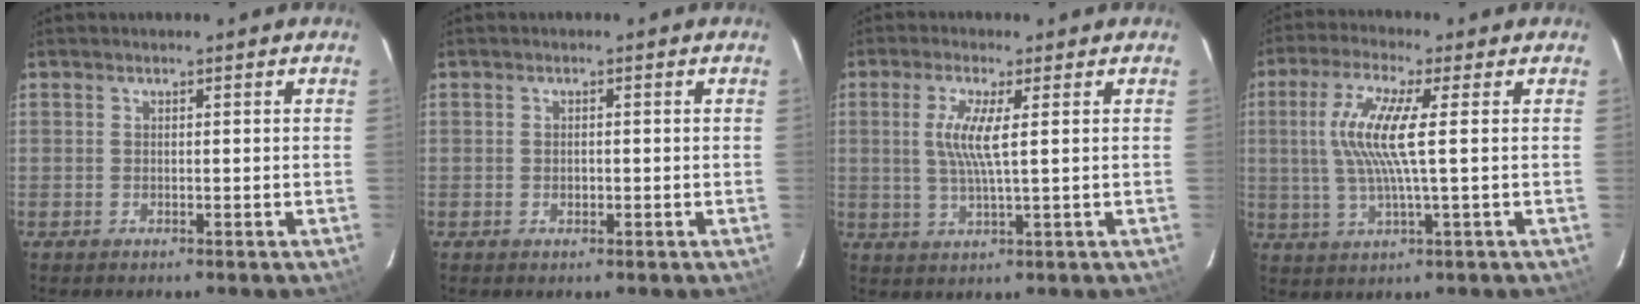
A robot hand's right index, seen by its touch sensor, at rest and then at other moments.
{"total": 1.1, "force": [-0.3, 0.7, 0.8], "torque": [-0.013, 0.004, -0.003]}
{"total": 5.7, "force": [1.1, 0.1, 5.6], "torque": [-0.115, -0.004, 0.018]}
{"total": 9.6, "force": [1.0, 0.2, 9.6], "torque": [-0.192, 0.002, 0.019]}